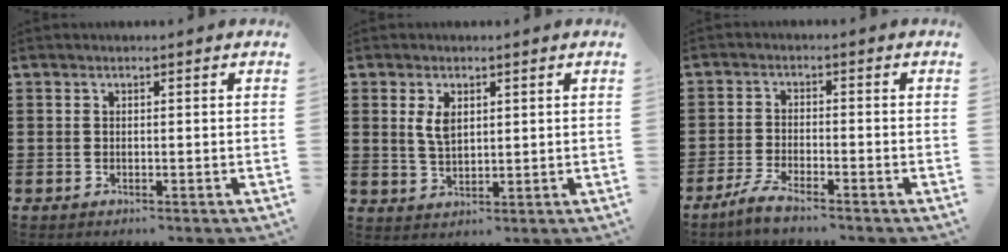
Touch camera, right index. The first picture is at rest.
{"total": 3.7, "force": [1.3, 1.8, 2.9], "torque": [-0.063, 0.006, 0.022]}
{"total": 3.4, "force": [-3.0, 0.1, 1.5], "torque": [-0.049, -0.004, -0.065]}